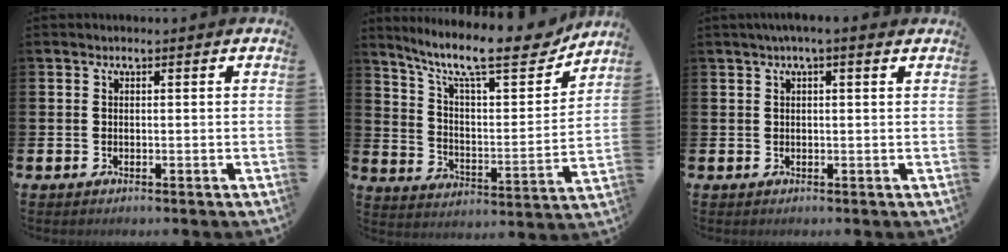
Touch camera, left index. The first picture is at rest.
{"total": 13.4, "force": [10.8, 3.2, 7.2], "torque": [-0.151, -0.066, 0.179]}
{"total": 1.8, "force": [1.2, 0.0, 1.3], "torque": [-0.017, 0.000, 0.019]}